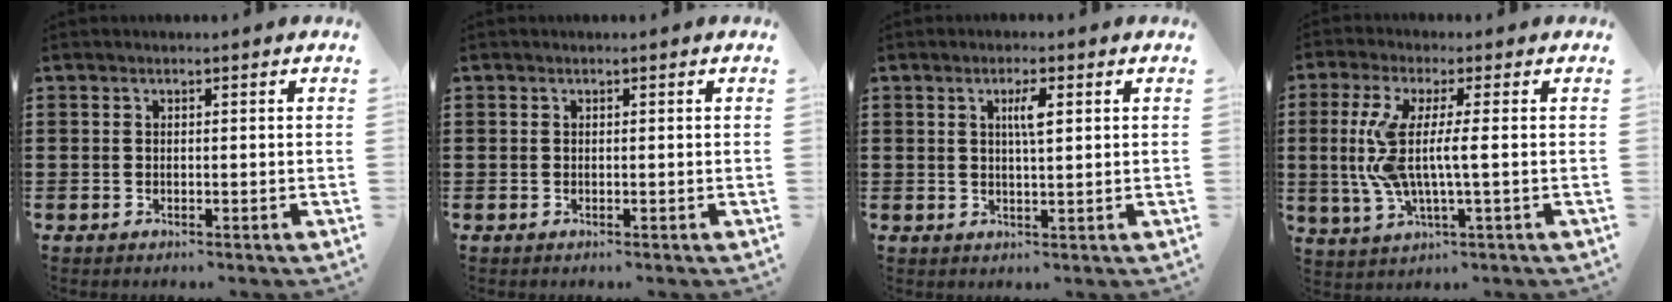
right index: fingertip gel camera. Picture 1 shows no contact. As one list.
[{"total": 0.0}, {"total": 3.1, "force": [1.0, 0.6, 2.9], "torque": [-0.051, 0.003, 0.012]}, {"total": 7.5, "force": [-0.2, 1.0, 7.4], "torque": [-0.181, -0.021, -0.017]}]